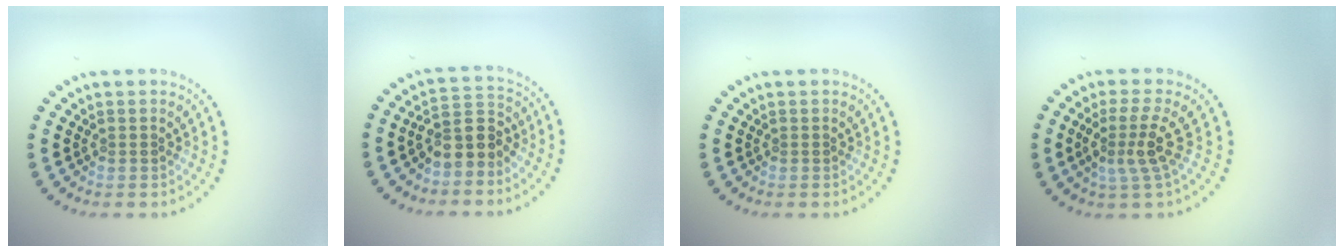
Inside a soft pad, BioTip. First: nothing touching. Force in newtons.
{"total": 3.5, "press": 3.2, "slide": 1.4}
{"total": 0.0}
{"total": 3.1, "press": 2.3, "slide": 2.1}